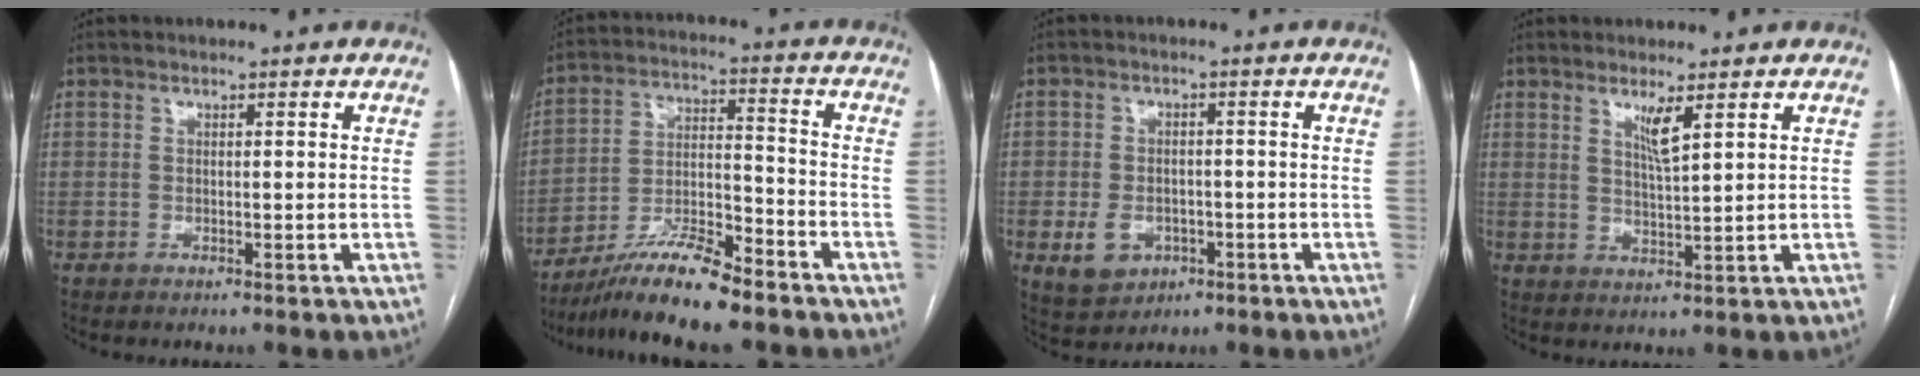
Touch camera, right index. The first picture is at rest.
{"total": 11.4, "force": [-9.2, 1.1, 6.5], "torque": [-0.120, -0.001, -0.166]}
{"total": 5.7, "force": [-2.0, 4.5, 2.9], "torque": [-0.055, 0.004, -0.019]}
{"total": 3.3, "force": [1.9, -0.1, 2.7], "torque": [-0.055, -0.012, 0.038]}